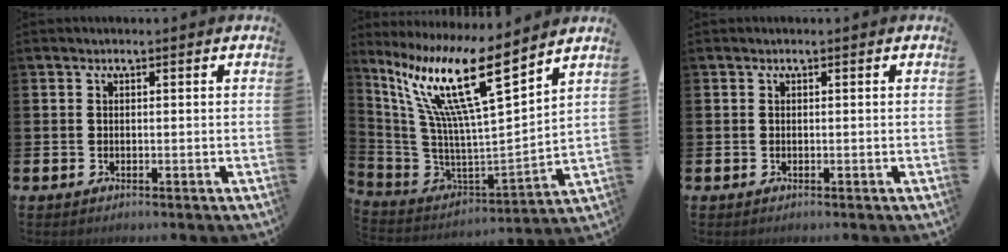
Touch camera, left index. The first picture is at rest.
{"total": 14.9, "force": [9.4, 2.4, 11.4], "torque": [-0.259, -0.064, 0.151]}
{"total": 0.0}